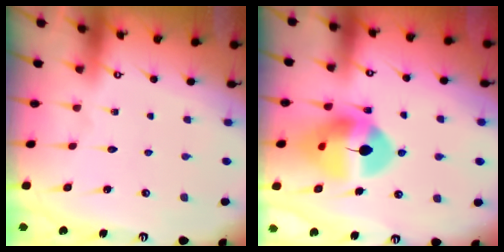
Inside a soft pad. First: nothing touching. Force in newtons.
{"total": 14.6, "press": 14.4, "slide": 2.0}